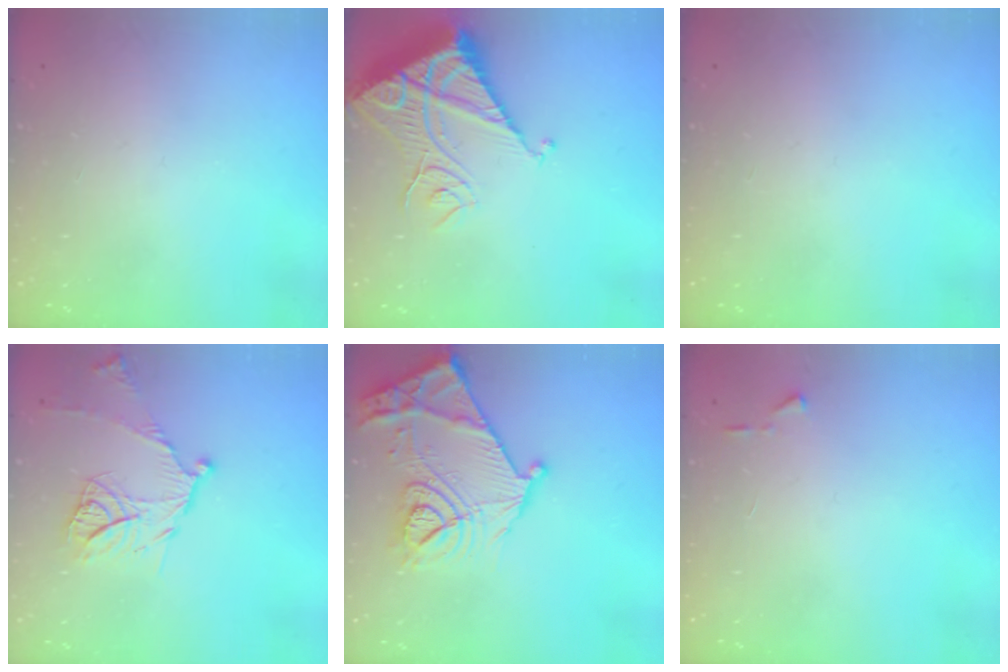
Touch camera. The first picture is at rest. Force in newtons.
{"total": 15.5, "press": 15.4, "slide": 1.6}
{"total": 0.0}
{"total": 12.4, "press": 12.4, "slide": 1.0}
{"total": 21.8, "press": 21.8, "slide": 1.1}
{"total": 4.1, "press": 4.0, "slide": 0.5}